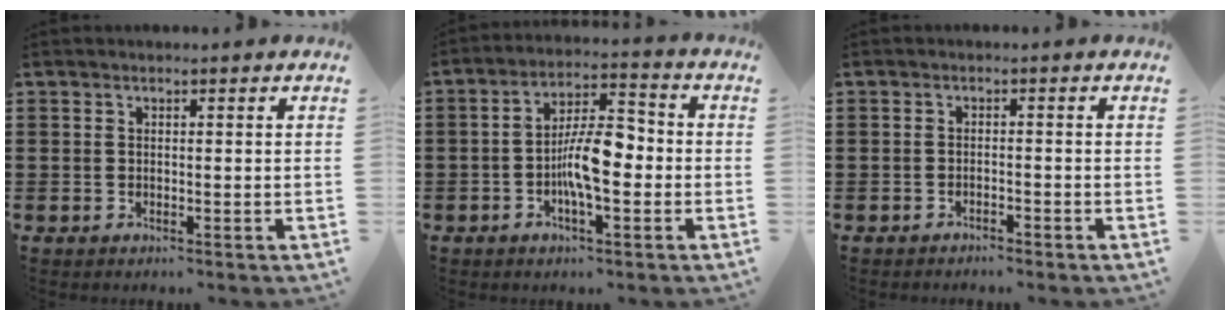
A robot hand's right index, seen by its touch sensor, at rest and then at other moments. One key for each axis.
{"total": 8.6, "fx": -1.9, "fy": 3.1, "fz": 7.7, "tx": -0.154, "ty": 0.004, "tz": -0.038}
{"total": 1.2, "fx": -1.2, "fy": 0.0, "fz": 0.3, "tx": -0.007, "ty": 0.001, "tz": -0.024}